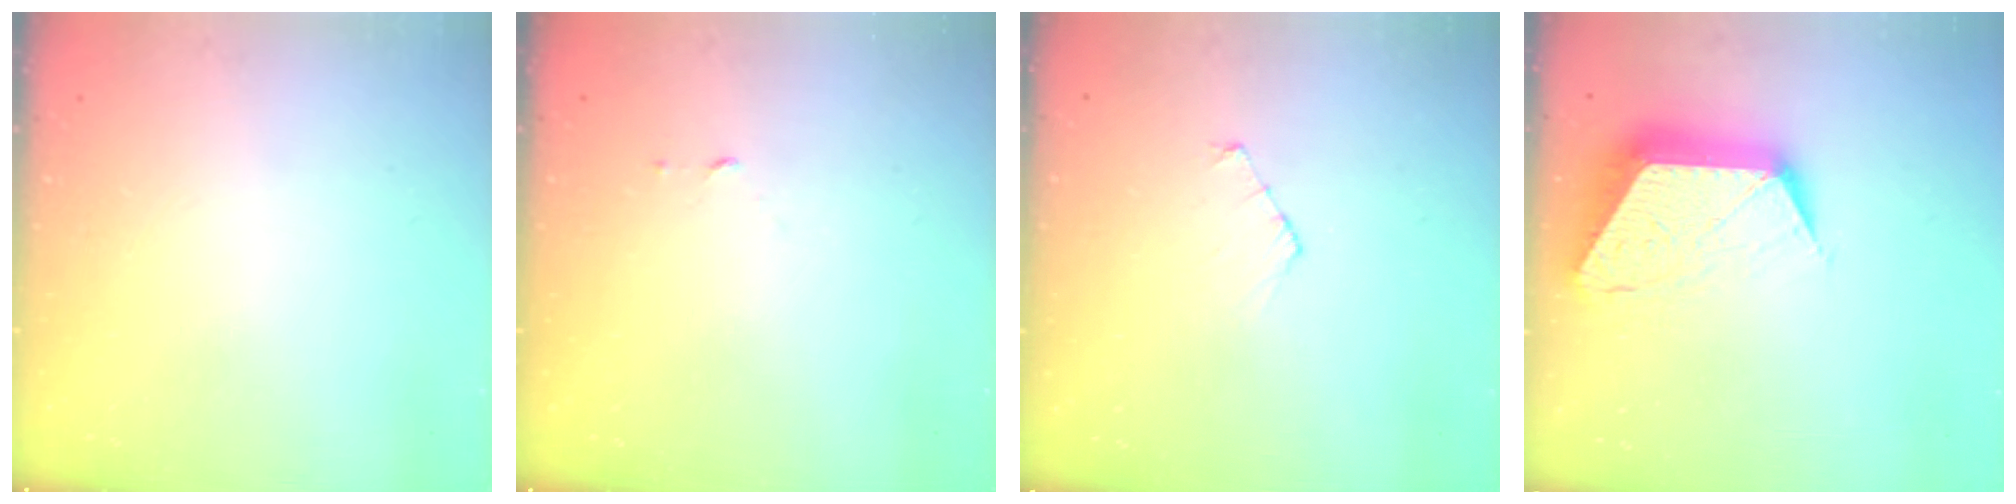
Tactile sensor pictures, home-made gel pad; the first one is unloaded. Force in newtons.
{"total": 2.5, "press": 2.5, "slide": 0.2}
{"total": 5.0, "press": 5.0, "slide": 0.5}
{"total": 14.0, "press": 14.0, "slide": 0.9}